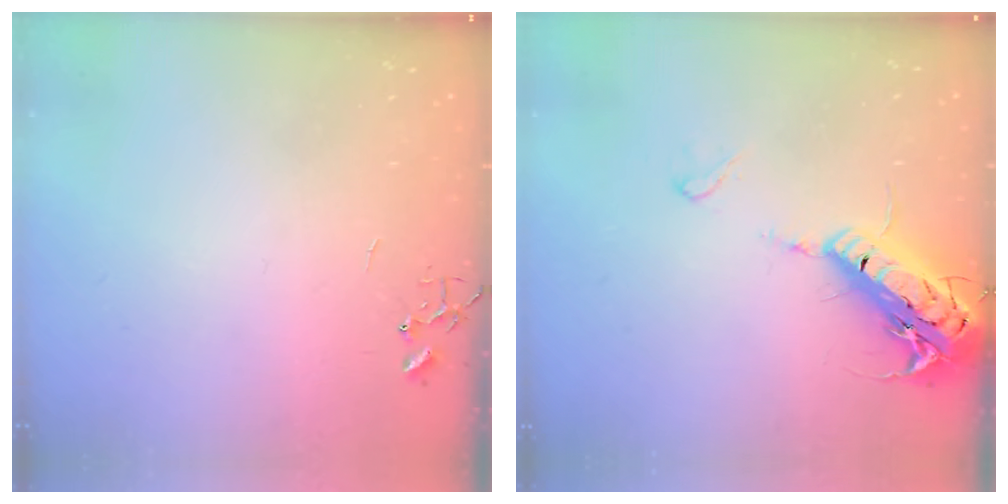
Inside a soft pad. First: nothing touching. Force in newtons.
{"total": 20.3, "press": 19.9, "slide": 3.9}